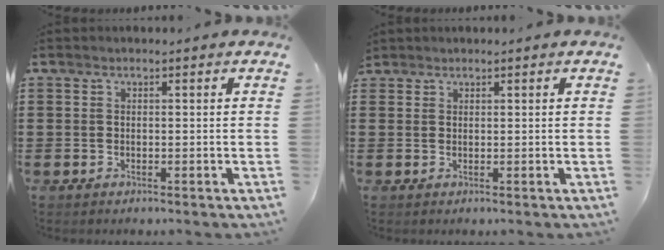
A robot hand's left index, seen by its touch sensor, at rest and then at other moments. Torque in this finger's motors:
{"motor_torque": [0.99, -1.03, 0.54, 0.21]}